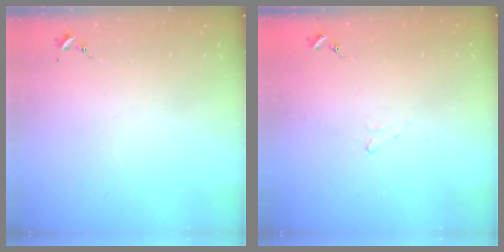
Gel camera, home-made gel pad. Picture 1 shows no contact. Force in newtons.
{"total": 3.9, "press": 3.6, "slide": 1.4}